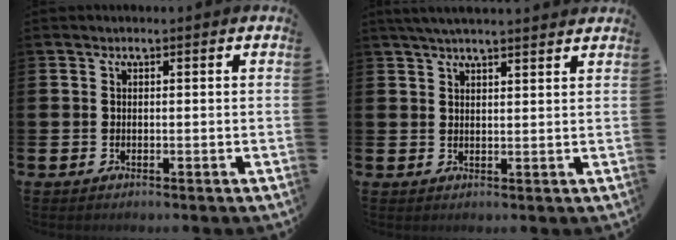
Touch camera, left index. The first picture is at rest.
{"total": 3.5, "force": [3.3, 0.0, 1.2], "torque": [-0.033, -0.006, 0.060]}